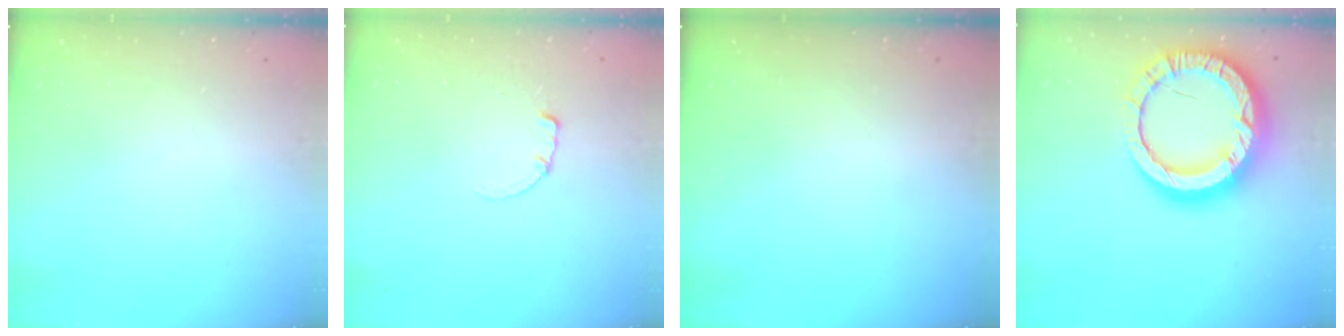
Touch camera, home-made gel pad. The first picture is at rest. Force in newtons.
{"total": 0.6, "press": 0.6, "slide": 0.1}
{"total": 0.0}
{"total": 21.0, "press": 20.9, "slide": 2.2}